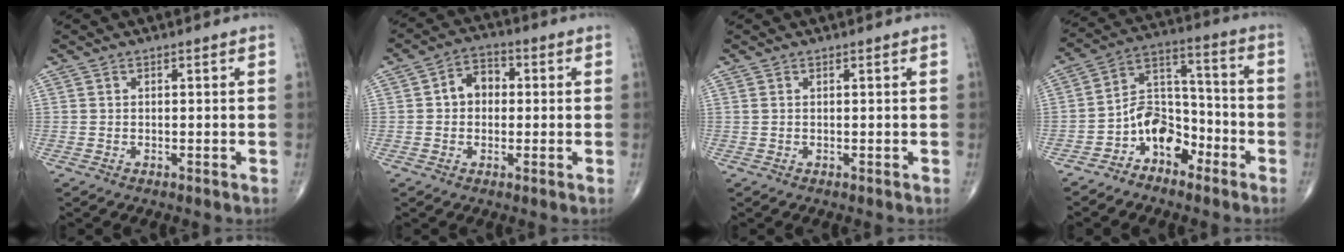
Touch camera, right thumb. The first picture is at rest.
{"total": 5.7, "force": [0.3, 4.5, 3.5], "torque": [-0.033, 0.022, -0.004]}
{"total": 0.0}
{"total": 9.6, "force": [-5.6, 6.3, 4.6], "torque": [-0.047, 0.080, -0.110]}